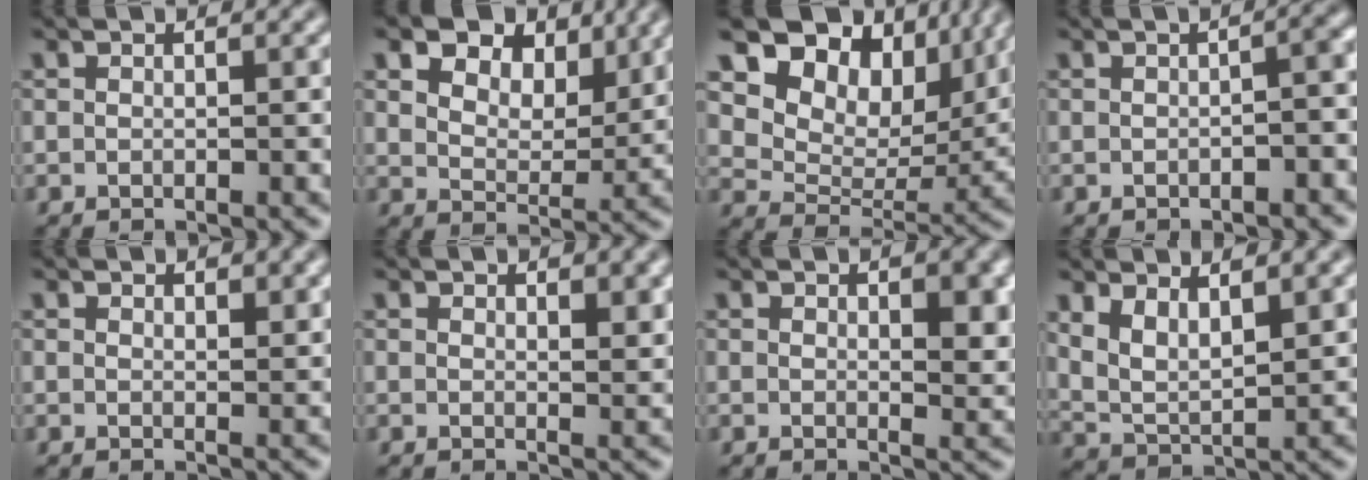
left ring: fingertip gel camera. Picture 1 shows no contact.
{"total": 9.3, "force": [5.5, 5.2, 5.3], "torque": [-0.089, 0.013, 0.077]}
{"total": 13.2, "force": [7.8, 8.1, 7.0], "torque": [-0.136, 0.018, 0.130]}
{"total": 4.0, "force": [-0.2, 1.7, 3.6], "torque": [-0.022, 0.012, -0.005]}
{"total": 1.5, "force": [1.3, 0.4, 0.6], "torque": [-0.010, -0.003, 0.025]}
{"total": 2.3, "force": [1.7, 0.6, 1.5], "torque": [-0.017, -0.005, 0.030]}
{"total": 4.4, "force": [1.6, 1.6, 3.8], "torque": [-0.044, -0.003, 0.029]}
{"total": 4.3, "force": [2.3, 2.0, 3.1], "torque": [-0.071, -0.012, 0.048]}